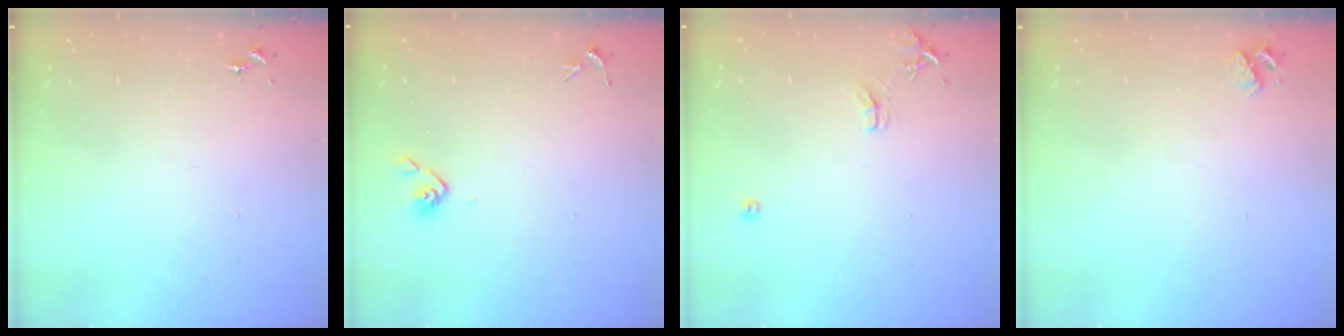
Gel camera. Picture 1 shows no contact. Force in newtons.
{"total": 4.2, "press": 4.1, "slide": 1.1}
{"total": 8.6, "press": 8.6, "slide": 0.8}
{"total": 3.3, "press": 3.3, "slide": 0.5}